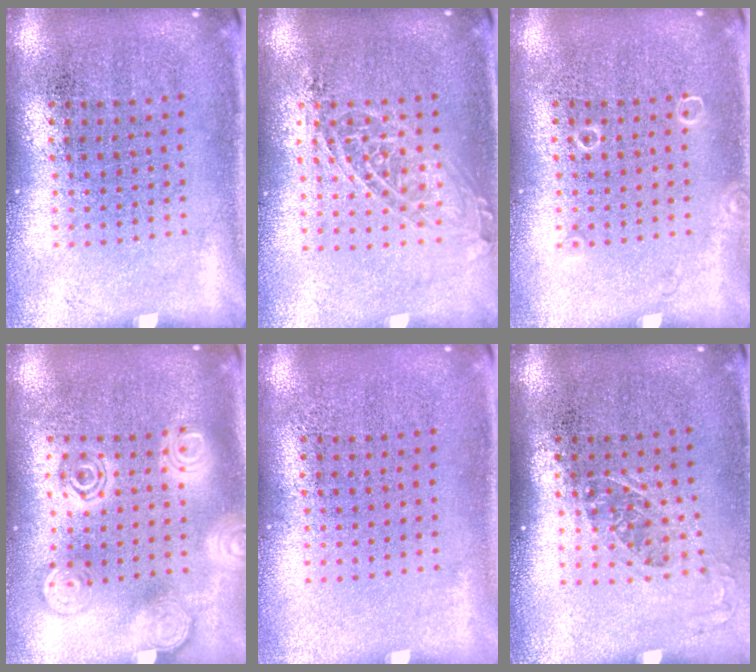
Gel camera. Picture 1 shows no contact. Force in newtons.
{"total": 1.4, "press": 1.2, "slide": 0.7}
{"total": 0.6, "press": 0.6, "slide": 0.1}
{"total": 1.8, "press": 1.8, "slide": 0.2}
{"total": 0.0}
{"total": 1.2, "press": 0.9, "slide": 0.7}